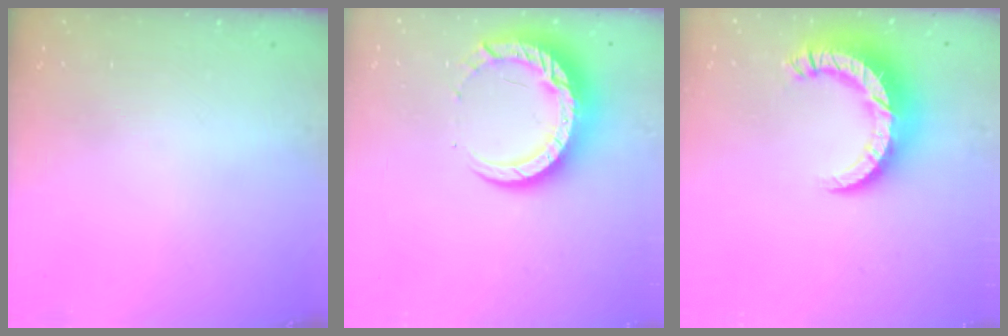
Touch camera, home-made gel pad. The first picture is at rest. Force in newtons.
{"total": 13.5, "press": 13.4, "slide": 1.5}
{"total": 12.7, "press": 12.7, "slide": 1.2}